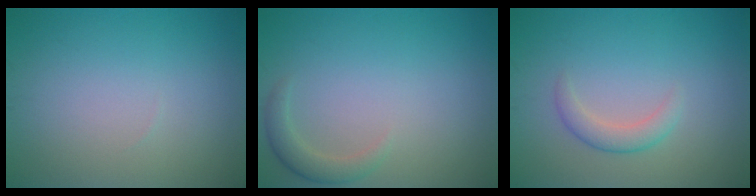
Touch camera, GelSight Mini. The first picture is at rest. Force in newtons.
{"total": 1.9, "press": 1.9, "slide": 0.3}
{"total": 2.0, "press": 2.0, "slide": 0.1}